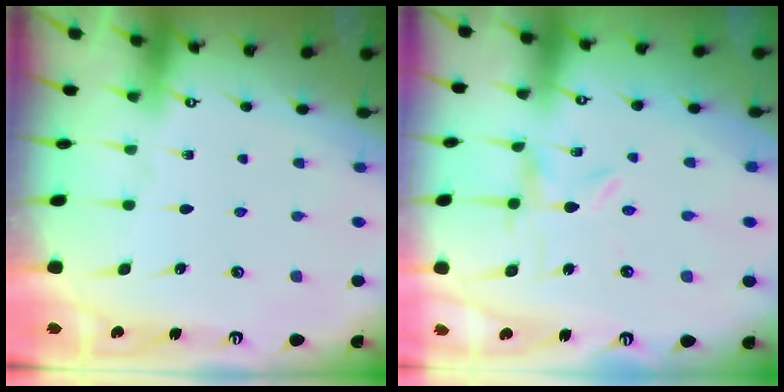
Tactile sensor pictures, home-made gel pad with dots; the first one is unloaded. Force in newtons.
{"total": 0.0}